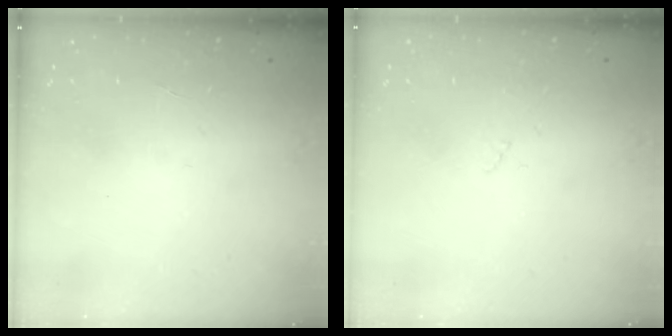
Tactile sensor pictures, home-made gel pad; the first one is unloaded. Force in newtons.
{"total": 2.7, "press": 2.6, "slide": 0.5}